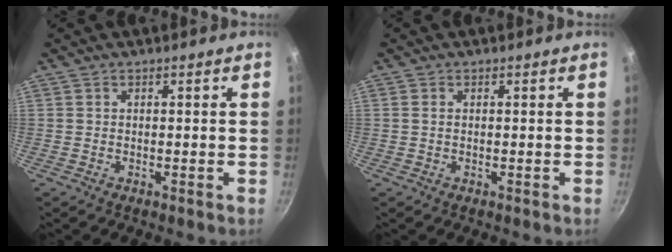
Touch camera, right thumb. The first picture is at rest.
{"total": 0.6, "force": [0.1, 0.4, 0.5], "torque": [-0.010, 0.001, 0.001]}